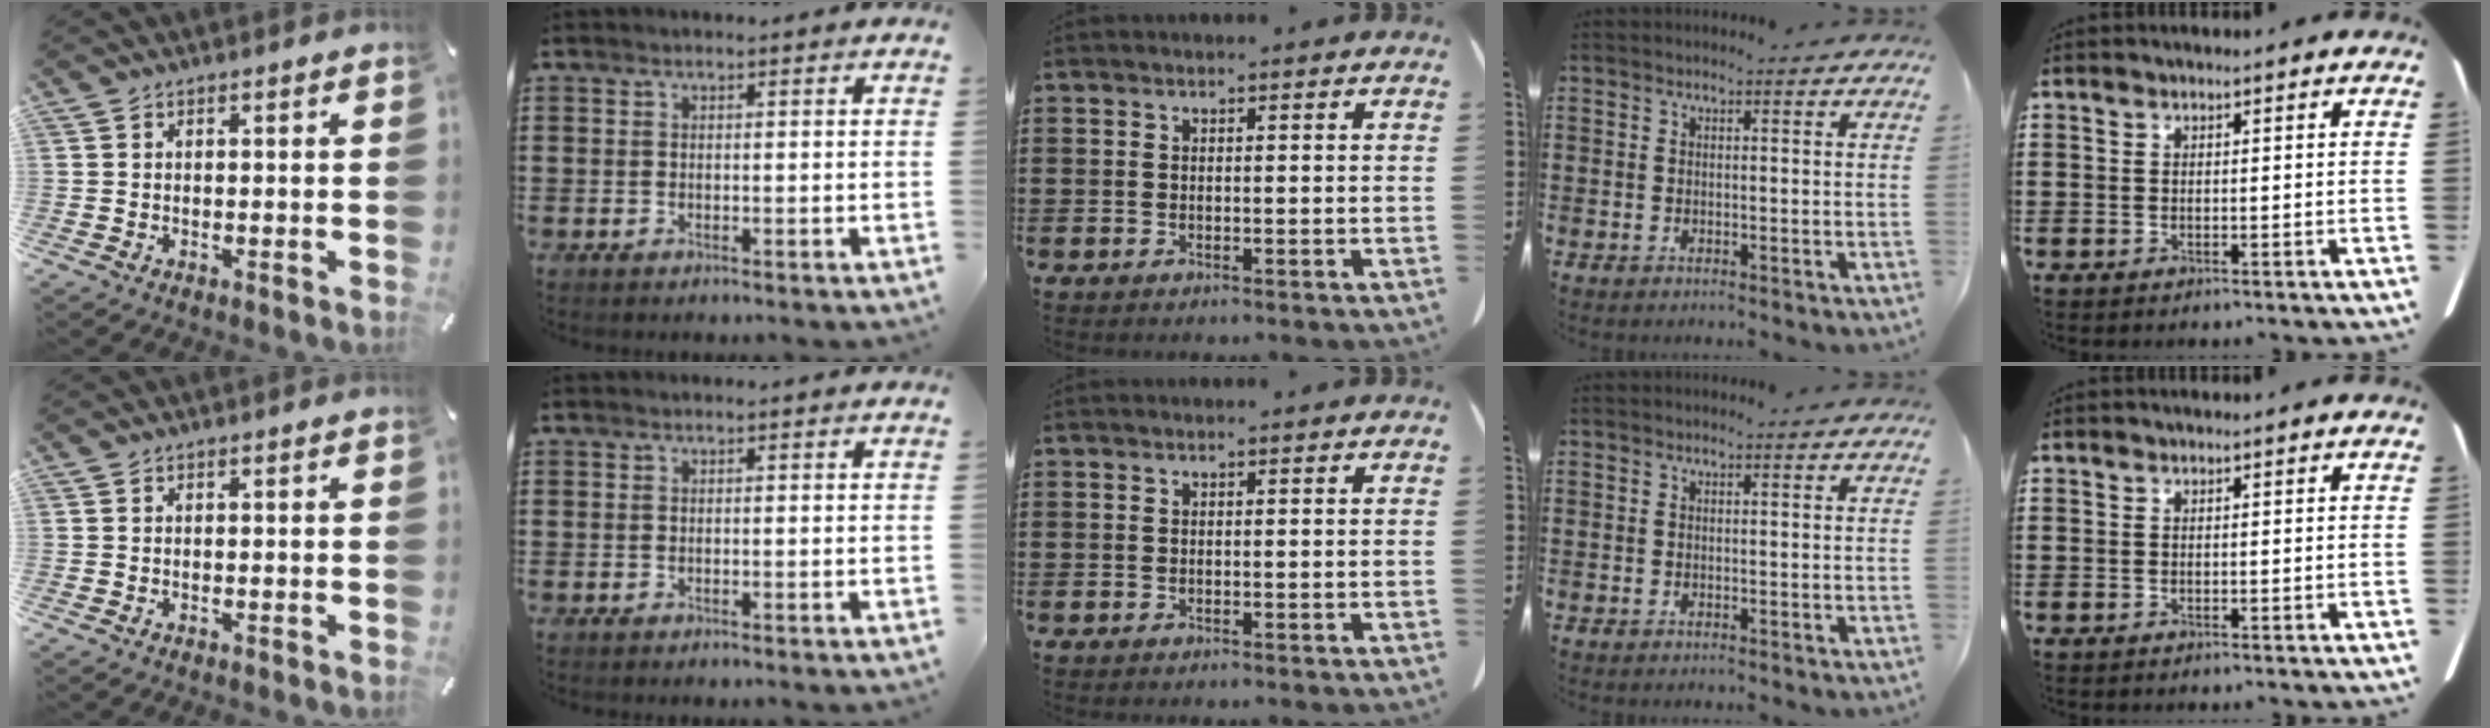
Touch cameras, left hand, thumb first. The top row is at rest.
{}